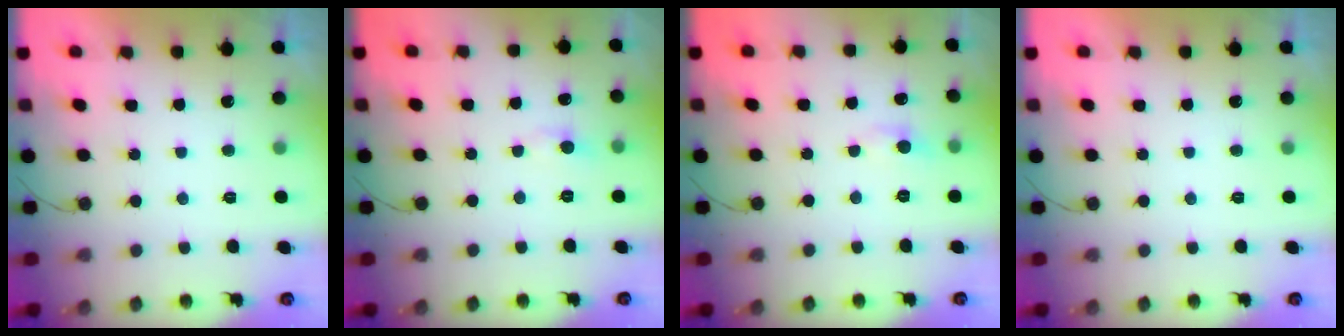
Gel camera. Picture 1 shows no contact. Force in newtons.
{"total": 4.4, "press": 4.3, "slide": 0.7}
{"total": 3.9, "press": 3.8, "slide": 0.5}
{"total": 0.0}